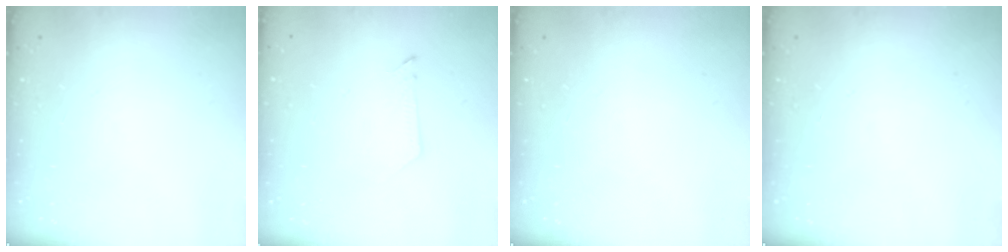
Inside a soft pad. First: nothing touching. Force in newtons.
{"total": 2.6, "press": 2.6, "slide": 0.3}
{"total": 0.0}
{"total": 0.0}